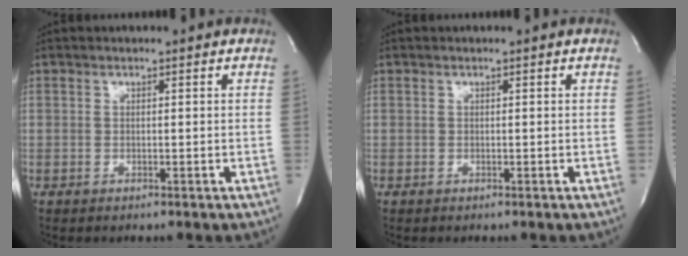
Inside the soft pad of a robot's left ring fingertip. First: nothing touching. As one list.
[{"total": 0.0}]